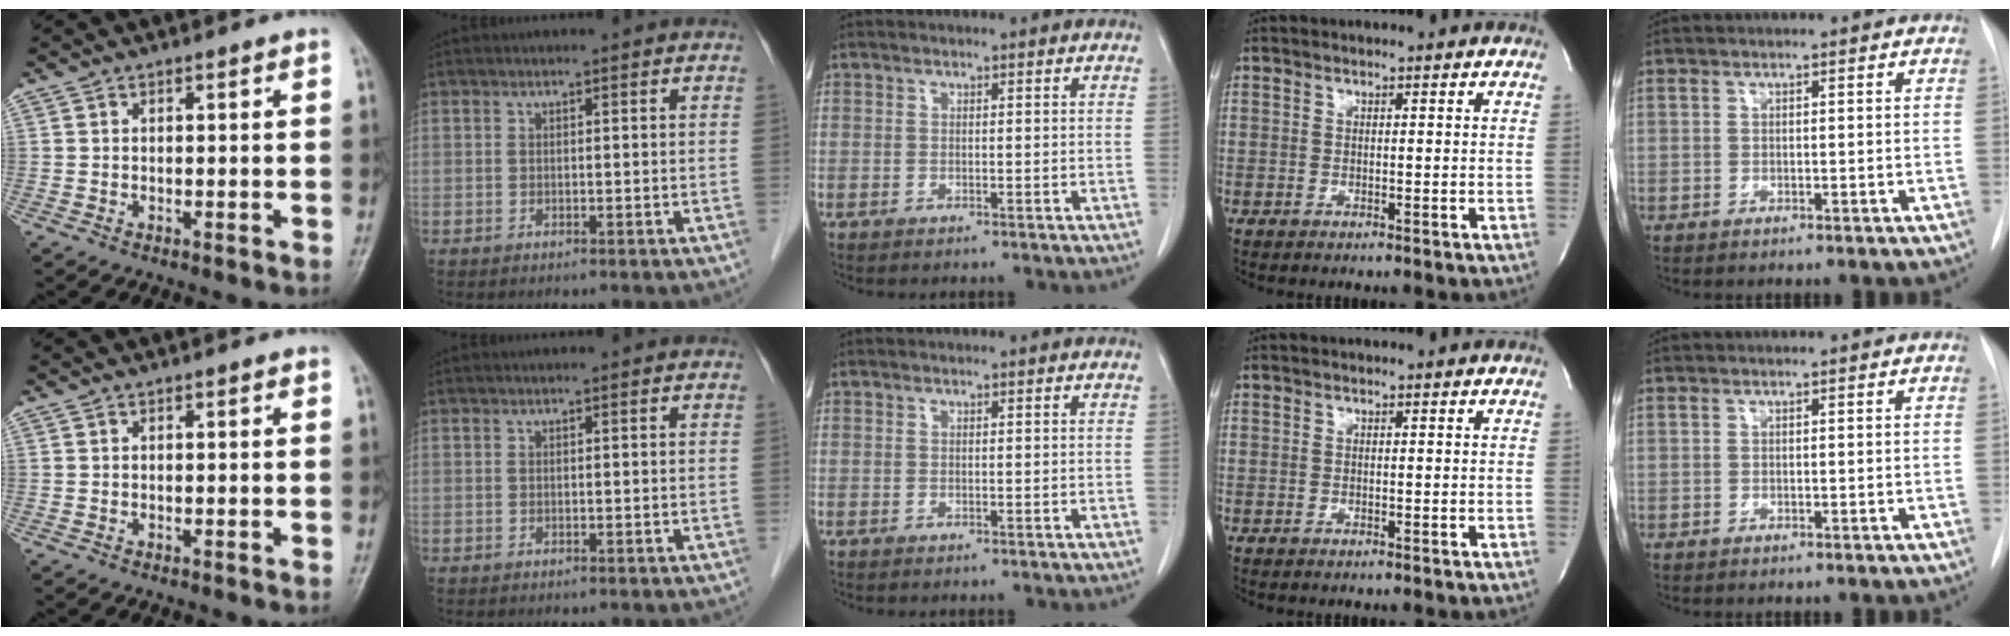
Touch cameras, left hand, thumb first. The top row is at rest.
{}